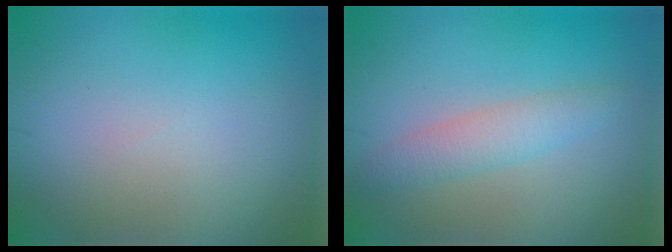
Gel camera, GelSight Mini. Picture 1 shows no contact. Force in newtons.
{"total": 2.4, "press": 2.4, "slide": 0.0}